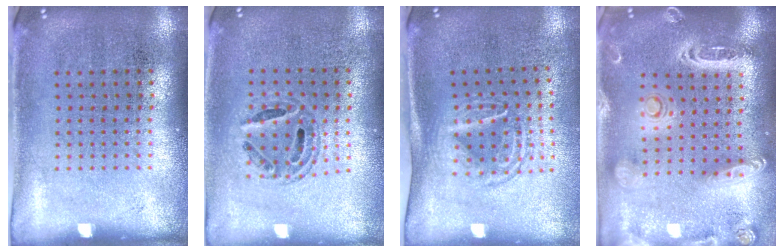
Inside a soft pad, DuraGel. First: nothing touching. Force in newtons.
{"total": 0.7, "press": 0.6, "slide": 0.2}
{"total": 1.6, "press": 1.2, "slide": 1.1}
{"total": 2.6, "press": 2.3, "slide": 1.2}